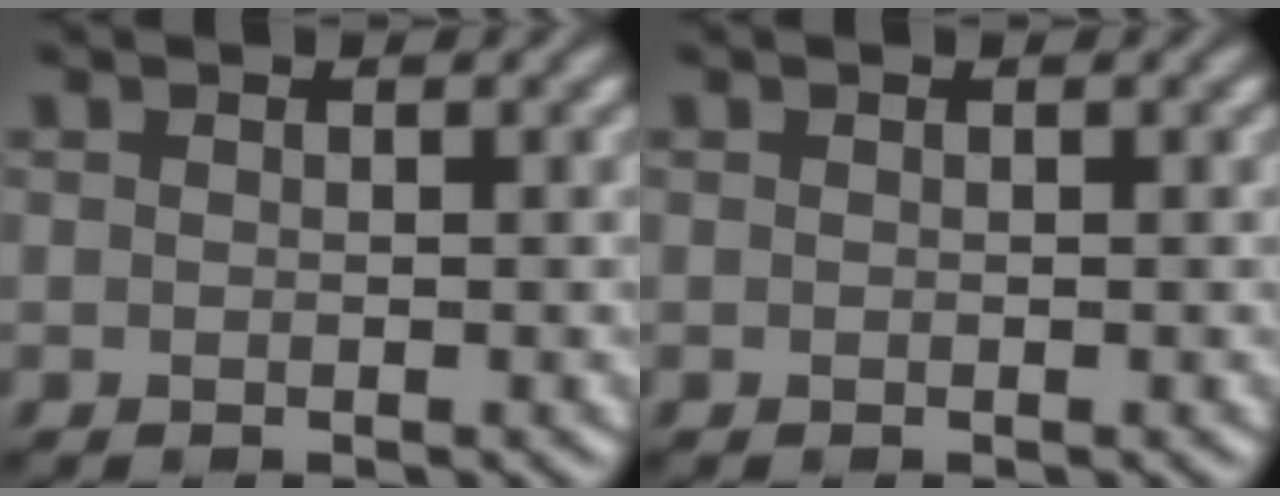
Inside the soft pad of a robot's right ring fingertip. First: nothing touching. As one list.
[{"total": 0.0}]